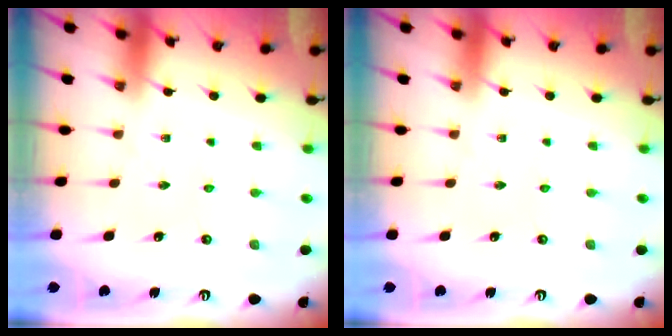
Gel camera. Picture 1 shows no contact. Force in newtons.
{"total": 0.0}